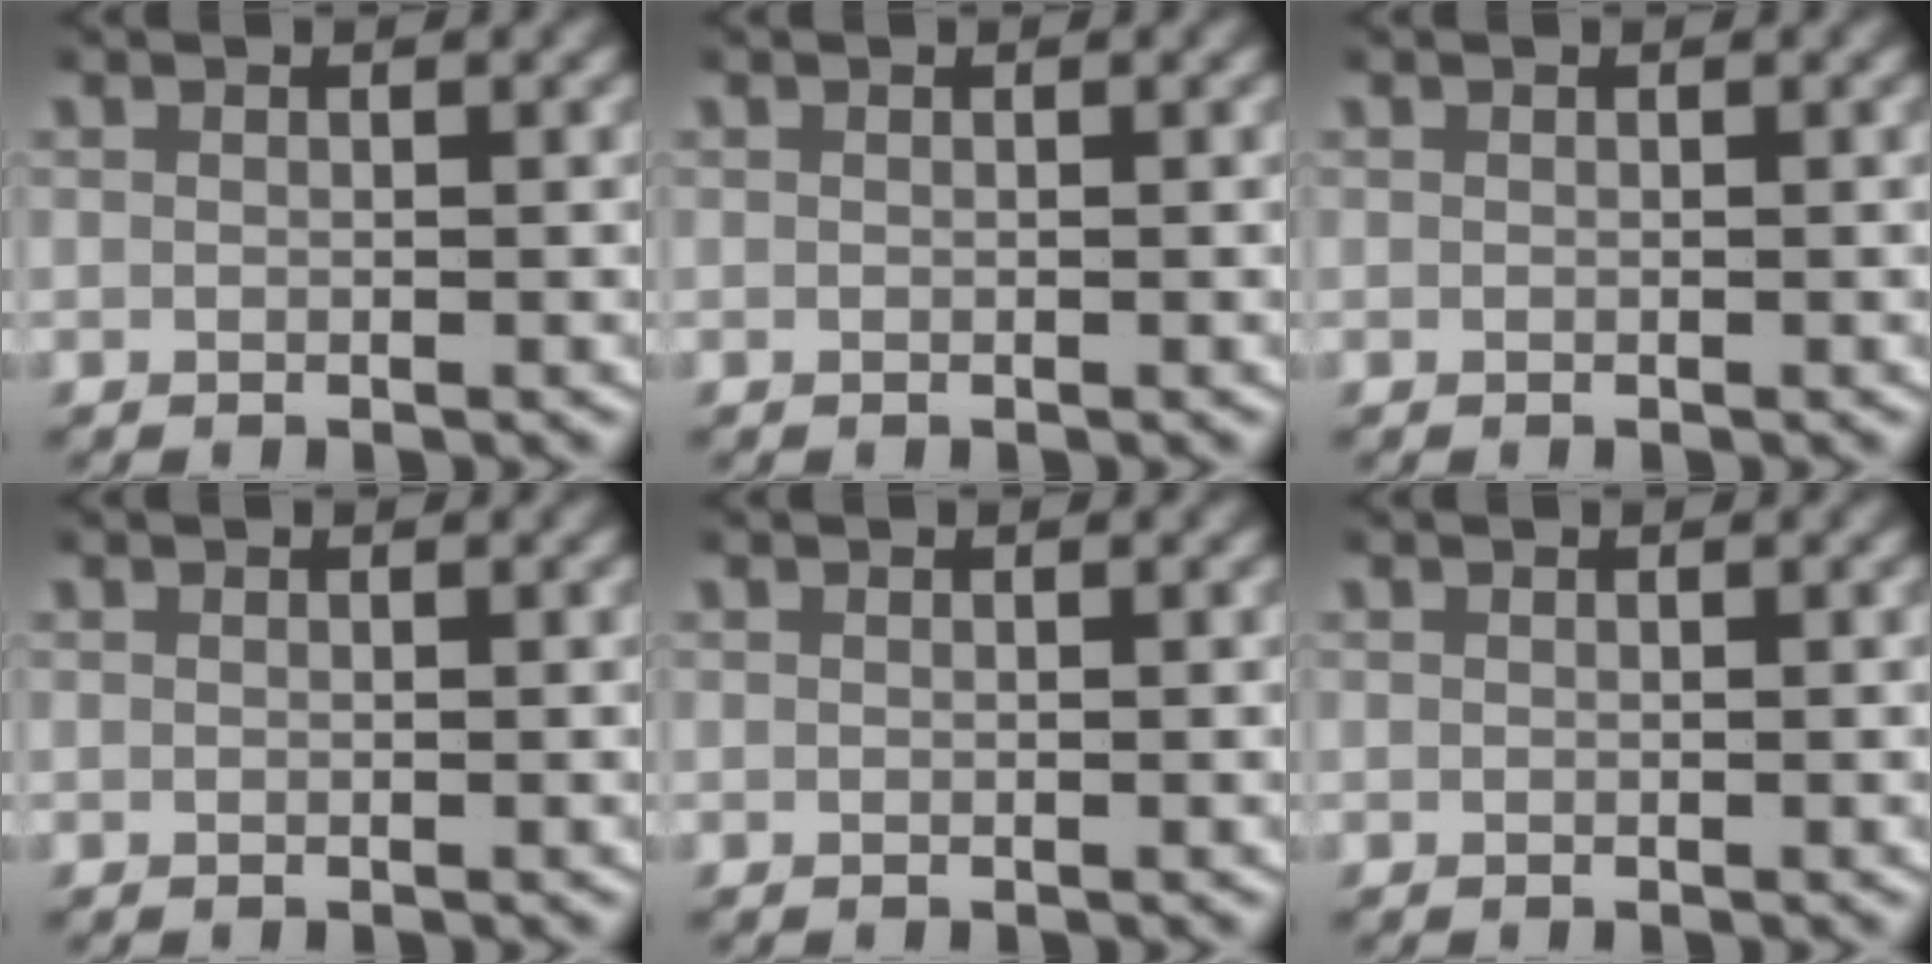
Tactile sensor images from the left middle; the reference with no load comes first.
{"total": 0.0}
{"total": 0.0}
{"total": 0.0}
{"total": 0.0}
{"total": 0.0}